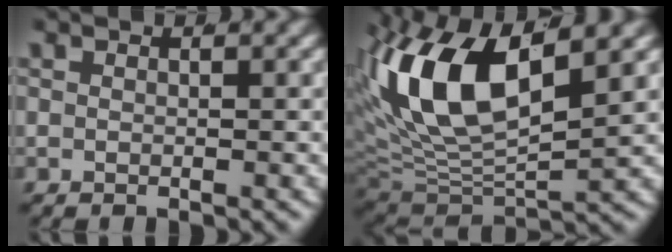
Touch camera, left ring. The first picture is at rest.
{"total": 11.8, "force": [2.5, 6.7, 9.4], "torque": [-0.214, -0.011, 0.053]}